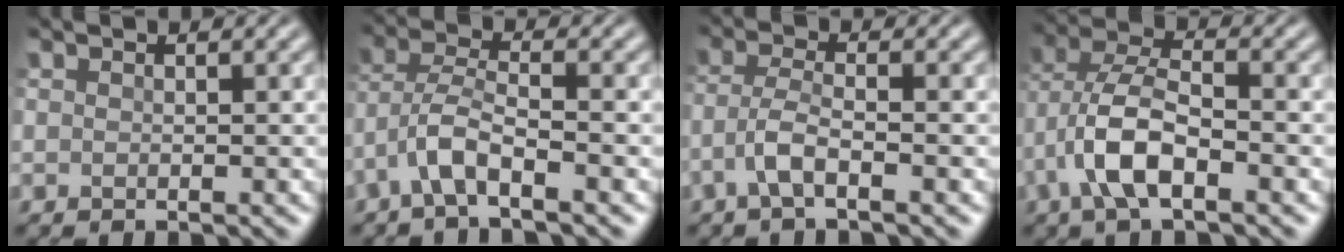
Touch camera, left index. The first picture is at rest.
{"total": 3.9, "force": [-2.5, 0.8, 2.9], "torque": [-0.062, 0.008, -0.063]}
{"total": 2.9, "force": [-1.6, 0.6, 2.3], "torque": [-0.051, 0.003, -0.044]}
{"total": 6.2, "force": [-2.7, 2.6, 5.0], "torque": [-0.104, 0.005, -0.060]}